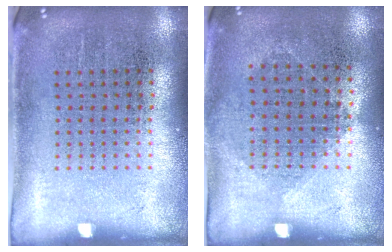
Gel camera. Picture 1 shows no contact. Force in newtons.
{"total": 1.0, "press": 0.9, "slide": 0.4}